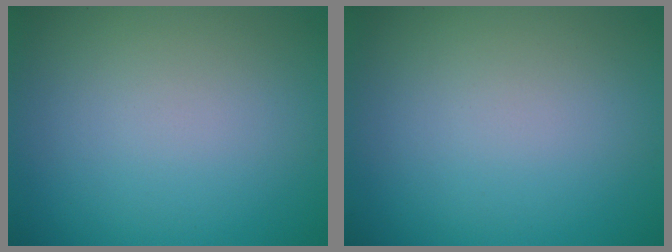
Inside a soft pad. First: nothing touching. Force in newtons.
{"total": 0.0}